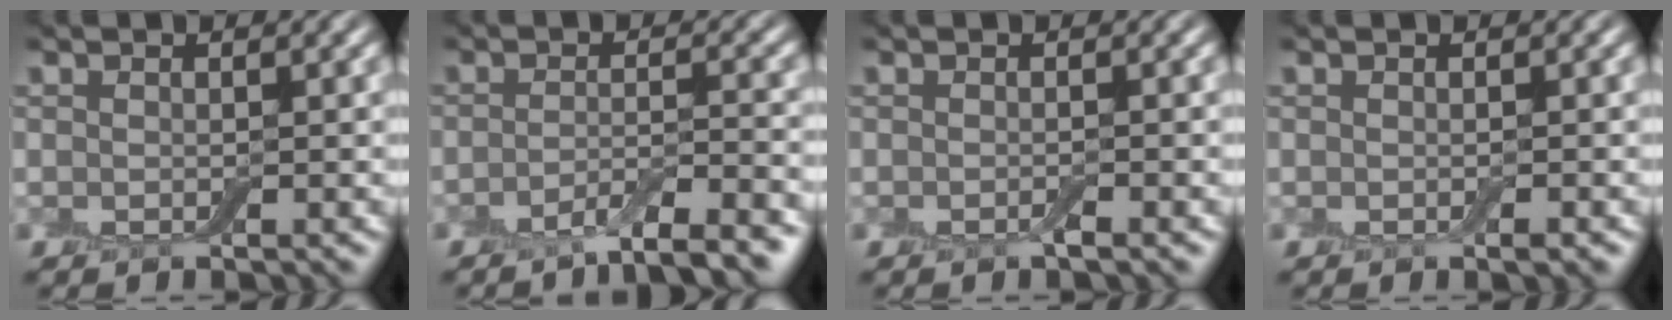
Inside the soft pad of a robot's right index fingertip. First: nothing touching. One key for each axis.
{"total": 4.4, "fx": -3.0, "fy": 0.8, "fz": 3.1, "tx": -0.043, "ty": 0.004, "tz": -0.059}
{"total": 0.6, "fx": -0.3, "fy": 0.0, "fz": 0.4, "tx": -0.007, "ty": -0.001, "tz": -0.007}
{"total": 0.6, "fx": -0.3, "fy": 0.1, "fz": 0.5, "tx": -0.007, "ty": 0.001, "tz": -0.003}